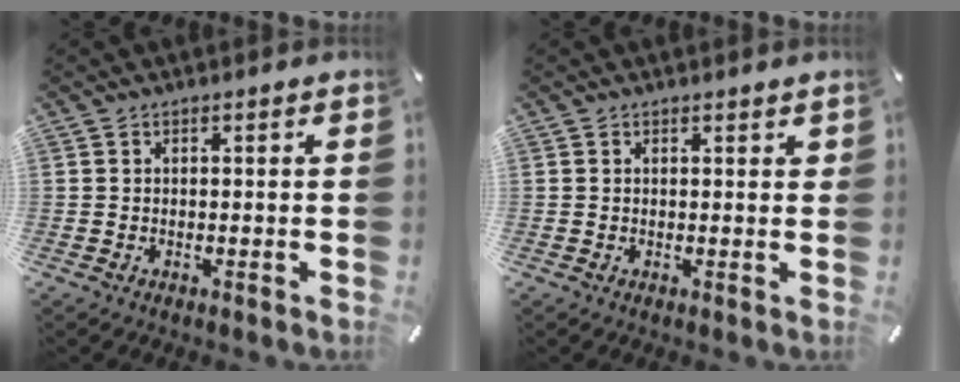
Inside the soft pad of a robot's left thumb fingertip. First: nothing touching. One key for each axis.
{"total": 0.9, "fx": 0.4, "fy": 0.5, "fz": 0.6, "tx": -0.005, "ty": -0.001, "tz": 0.006}